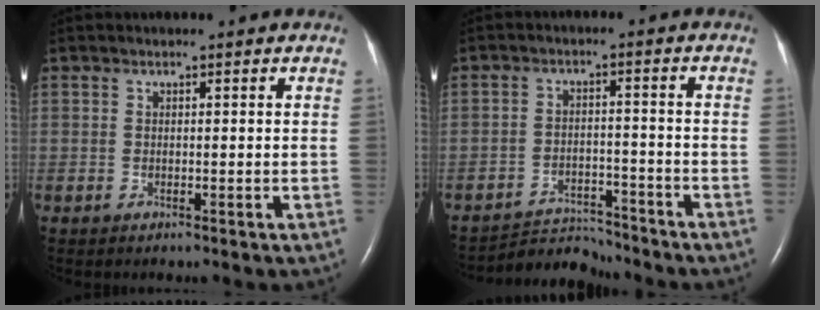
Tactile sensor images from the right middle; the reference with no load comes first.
{"total": 6.1, "force": [-6.0, 0.5, -1.2], "torque": [0.015, 0.003, -0.100]}